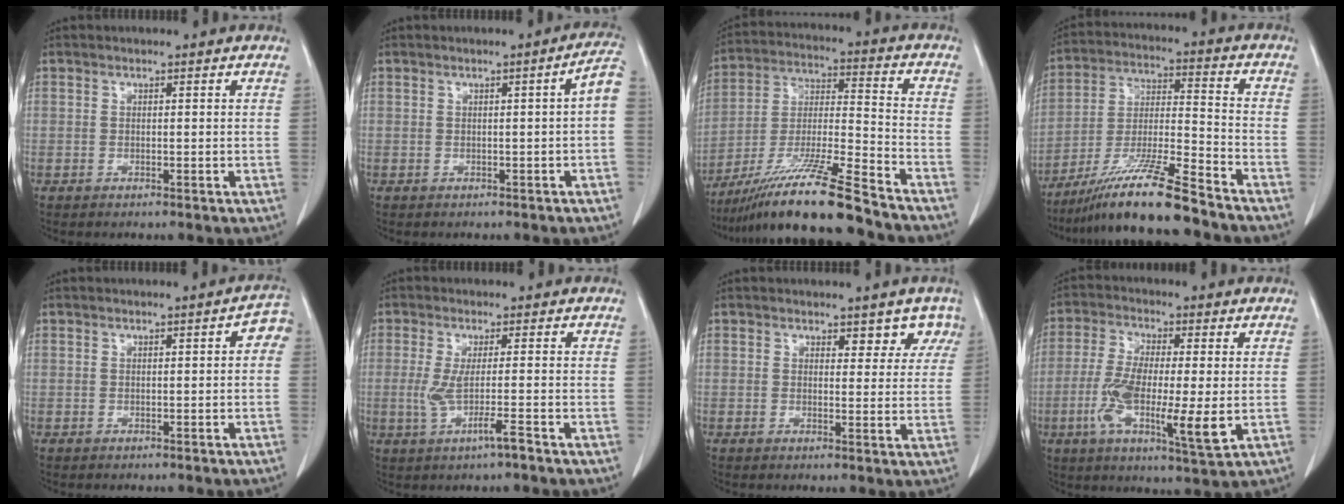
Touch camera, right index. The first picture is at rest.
{"total": 3.2, "force": [-0.4, 0.1, 3.2], "torque": [-0.034, 0.006, -0.006]}
{"total": 18.2, "force": [-14.6, -0.2, 11.0], "torque": [-0.223, -0.030, -0.264]}
{"total": 15.2, "force": [-12.0, -0.1, 9.2], "torque": [-0.181, -0.020, -0.218]}
{"total": 2.4, "force": [0.0, 1.0, 2.2], "torque": [-0.015, 0.011, -0.004]}
{"total": 4.9, "force": [-1.8, -0.5, 4.6], "torque": [-0.089, -0.016, -0.033]}
{"total": 4.2, "force": [3.1, 2.3, 1.4], "torque": [0.009, -0.004, 0.028]}
{"total": 12.5, "force": [-2.3, 2.1, 12.2], "torque": [-0.224, -0.018, -0.043]}